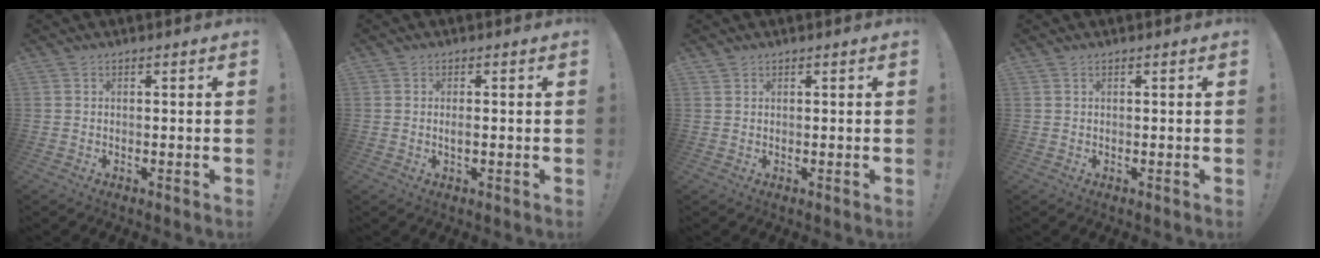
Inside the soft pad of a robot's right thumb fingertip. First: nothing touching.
{"total": 1.3, "force": [-0.3, 0.3, 1.3], "torque": [-0.017, -0.003, -0.007]}
{"total": 0.8, "force": [0.7, 0.4, 0.1], "torque": [0.003, -0.004, 0.012]}
{"total": 0.0}